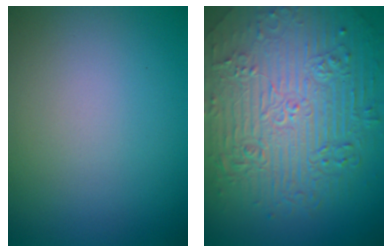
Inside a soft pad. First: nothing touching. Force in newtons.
{"total": 10.9, "press": 7.2, "slide": 8.3}